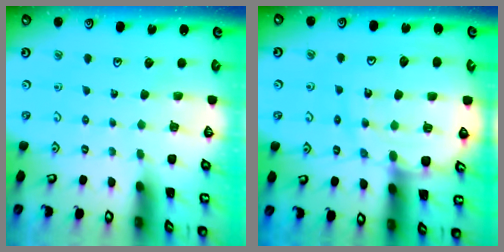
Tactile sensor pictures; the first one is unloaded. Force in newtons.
{"total": 13.9, "press": 13.8, "slide": 1.7}